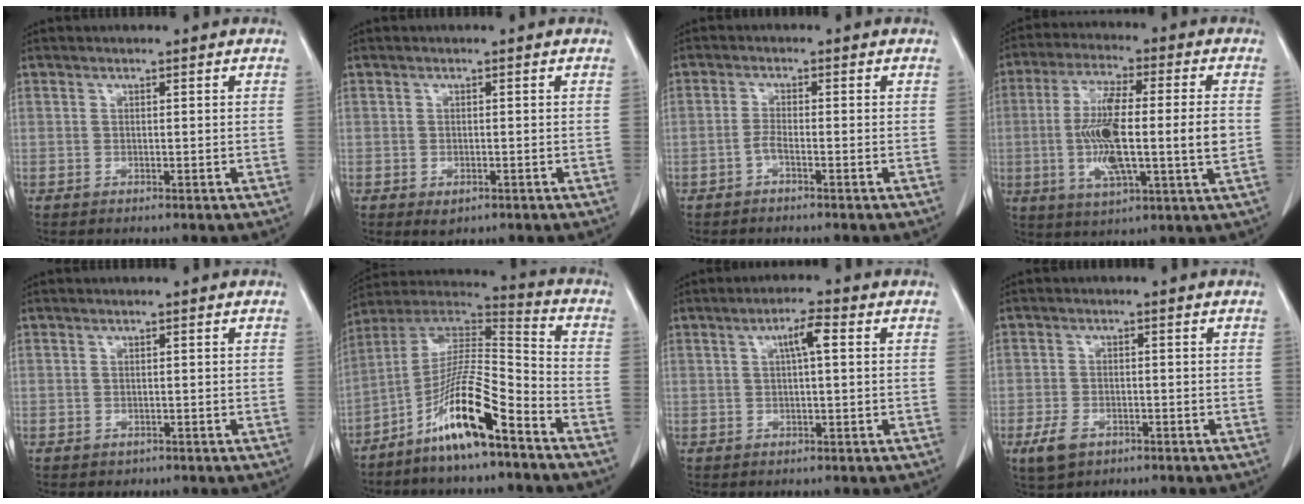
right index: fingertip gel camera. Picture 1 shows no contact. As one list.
[{"total": 1.7, "force": [-0.8, 1.0, 1.0], "torque": [-0.014, -0.001, -0.002]}, {"total": 1.6, "force": [-1.1, 0.0, 1.2], "torque": [-0.024, 0.002, -0.024]}, {"total": 15.1, "force": [-1.1, 1.9, 14.9], "torque": [-0.279, 0.001, -0.021]}, {"total": 0.8, "force": [-0.3, 0.7, 0.0], "torque": [-0.005, 0.003, -0.003]}, {"total": 14.6, "force": [-8.9, 1.4, 11.6], "torque": [-0.221, 0.003, -0.165]}, {"total": 3.6, "force": [0.9, 0.4, 3.5], "torque": [-0.061, 0.009, 0.015]}, {"total": 4.1, "force": [-2.2, 2.5, 2.3], "torque": [-0.051, -0.003, -0.032]}]